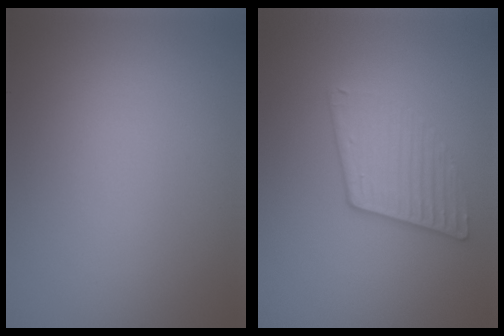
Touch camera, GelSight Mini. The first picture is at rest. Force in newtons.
{"total": 3.1, "press": 2.8, "slide": 1.4}